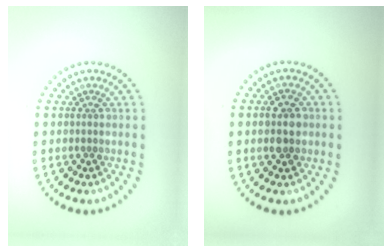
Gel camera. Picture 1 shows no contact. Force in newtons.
{"total": 2.9, "press": 2.9, "slide": 0.1}